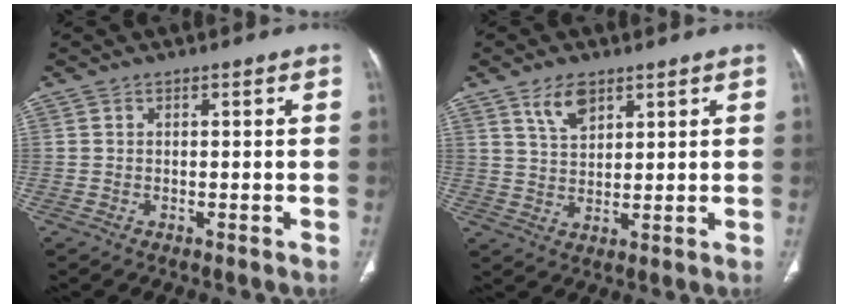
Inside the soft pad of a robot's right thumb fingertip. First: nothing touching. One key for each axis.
{"total": 5.8, "fx": 3.6, "fy": 2.9, "fz": 3.5, "tx": -0.050, "ty": -0.020, "tz": 0.070}